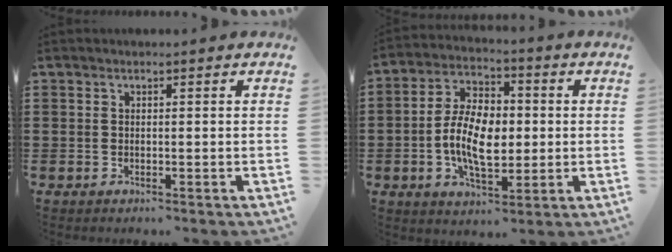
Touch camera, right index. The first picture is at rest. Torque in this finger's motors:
{"motor_torque": [2.14, 0.00, 1.05, 0.21]}